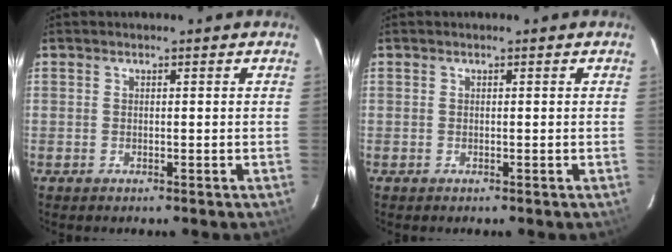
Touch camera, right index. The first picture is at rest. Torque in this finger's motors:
{"motor_torque": [0.00, 0.00, 0.03, 0.01]}